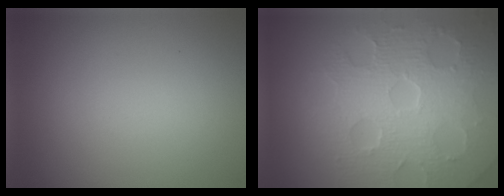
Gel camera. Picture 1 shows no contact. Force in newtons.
{"total": 8.7, "press": 5.9, "slide": 6.5}